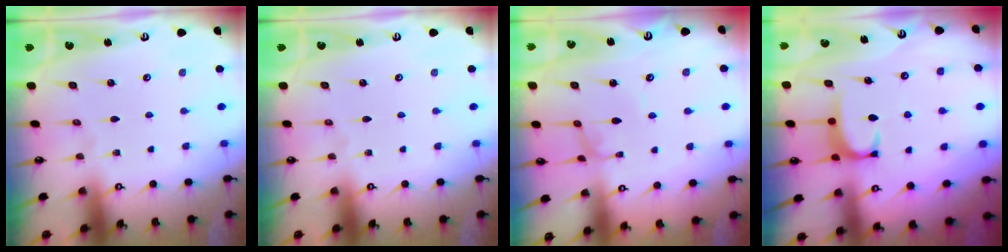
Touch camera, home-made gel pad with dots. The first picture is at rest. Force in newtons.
{"total": 0.0}
{"total": 1.3, "press": 1.3, "slide": 0.2}
{"total": 1.7, "press": 1.6, "slide": 0.5}